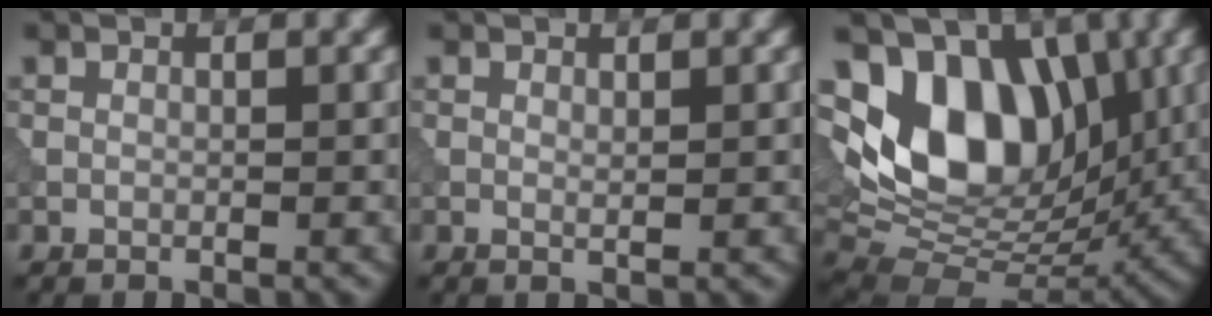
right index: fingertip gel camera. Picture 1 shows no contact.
{"total": 0.6, "force": [0.4, 0.1, 0.4], "torque": [-0.011, -0.002, 0.008]}
{"total": 11.7, "force": [3.2, 7.5, 8.4], "torque": [-0.122, 0.010, 0.046]}